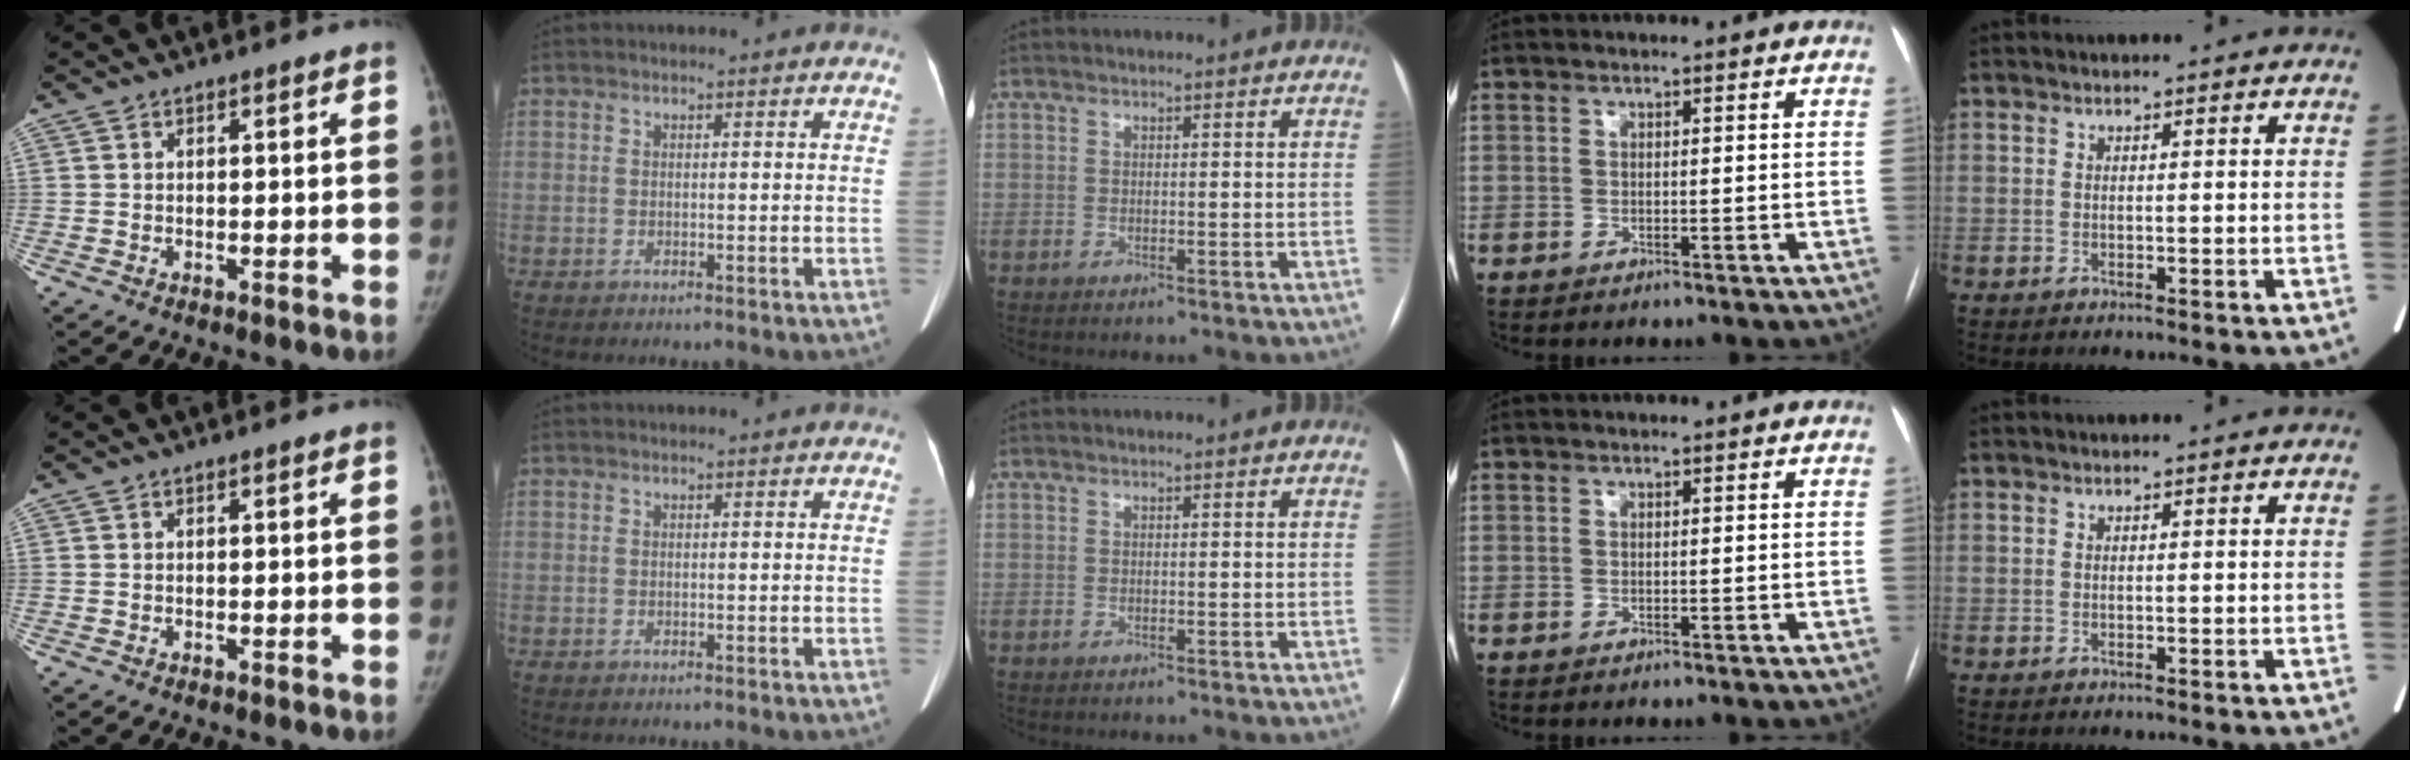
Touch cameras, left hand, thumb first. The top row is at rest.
{}